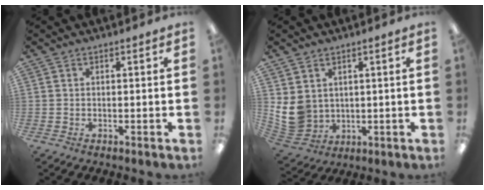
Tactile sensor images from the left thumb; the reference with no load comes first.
{"total": 8.5, "force": [2.0, 7.5, 3.4], "torque": [-0.093, -0.009, 0.045]}